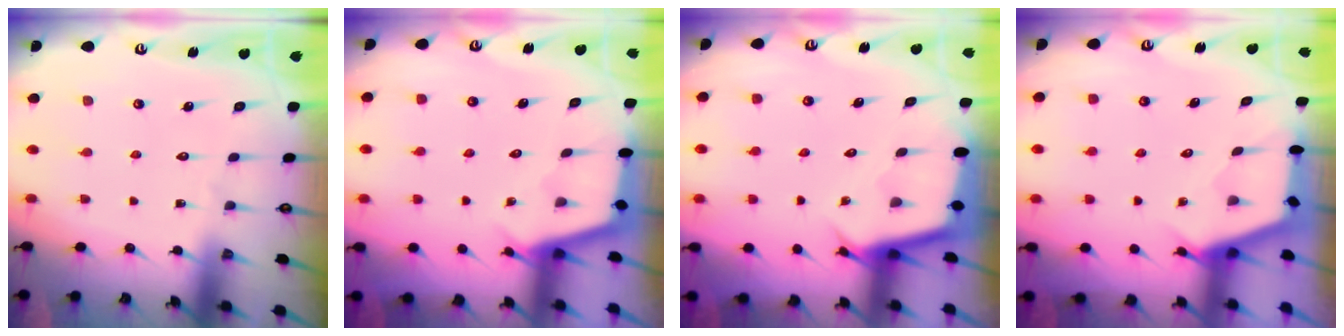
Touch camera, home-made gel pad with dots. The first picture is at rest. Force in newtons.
{"total": 2.9, "press": 2.9, "slide": 0.3}
{"total": 2.8, "press": 2.8, "slide": 0.0}
{"total": 2.6, "press": 2.5, "slide": 0.4}